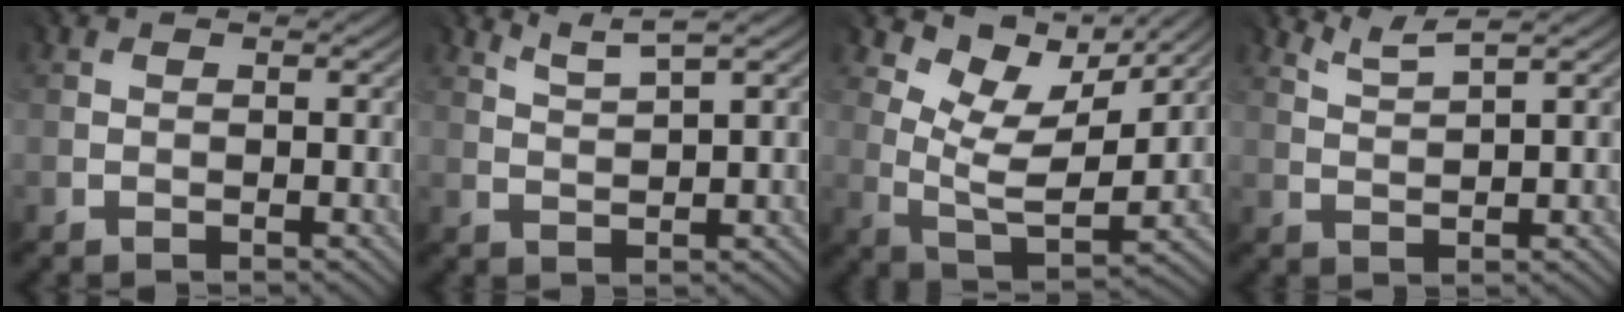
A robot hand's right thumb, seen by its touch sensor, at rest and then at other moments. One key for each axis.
{"total": 2.8, "fx": 2.5, "fy": -0.3, "fz": 1.3, "tx": -0.031, "ty": 0.005, "tz": 0.060}
{"total": 7.7, "fx": 5.5, "fy": 2.9, "fz": 4.6, "tx": -0.102, "ty": -0.008, "tz": 0.110}
{"total": 2.5, "fx": 2.4, "fy": -0.4, "fz": 0.8, "tx": -0.020, "ty": 0.004, "tz": 0.058}